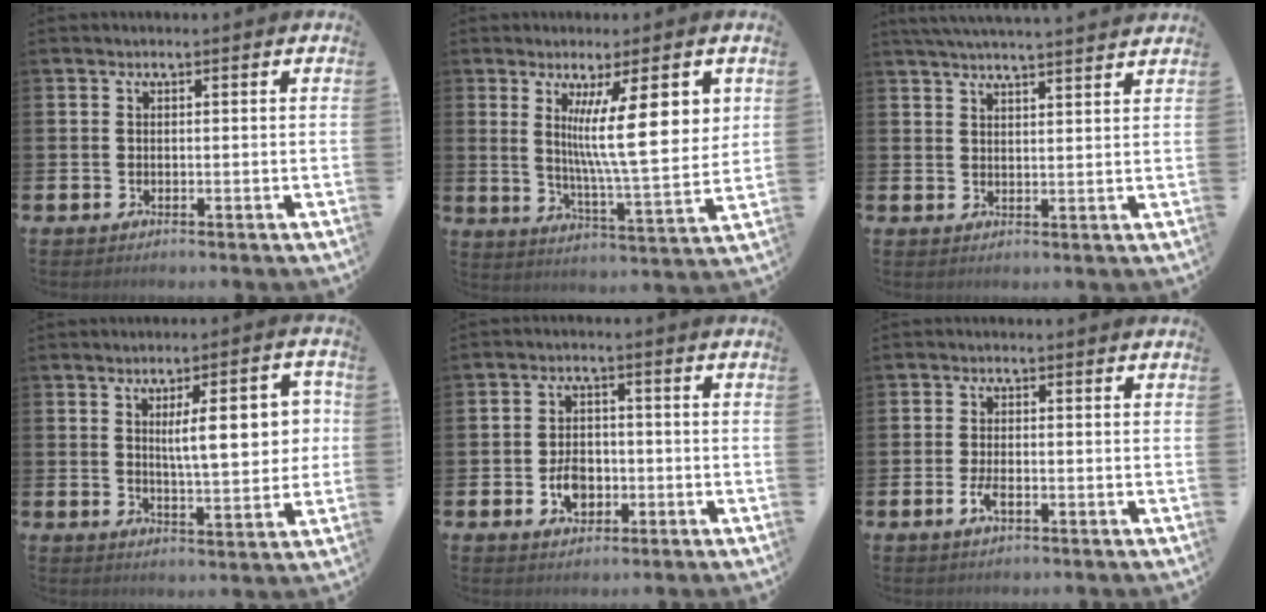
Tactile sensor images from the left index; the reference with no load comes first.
{"total": 12.2, "force": [5.2, 2.0, 10.8], "torque": [-0.184, -0.024, 0.080]}
{"total": 4.3, "force": [4.2, -0.6, 0.6], "torque": [-0.020, -0.017, 0.077]}
{"total": 9.4, "force": [2.1, 3.1, 8.7], "torque": [-0.120, -0.008, 0.024]}
{"total": 4.5, "force": [-1.3, 3.2, 2.9], "torque": [-0.047, 0.004, -0.025]}
{"total": 2.7, "force": [-1.0, 1.1, 2.3], "torque": [-0.041, 0.003, -0.018]}